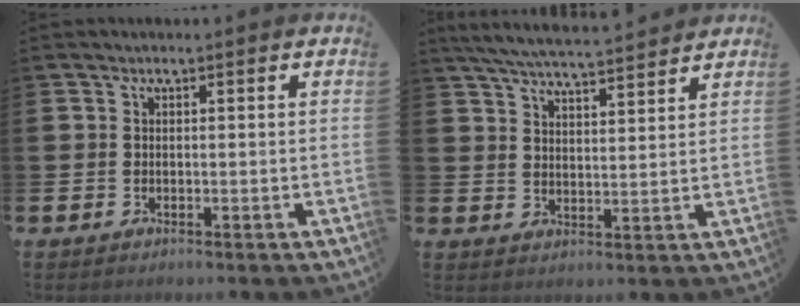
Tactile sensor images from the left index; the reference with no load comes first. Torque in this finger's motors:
{"motor_torque": [0.51, -0.76, 0.10, 0.12]}